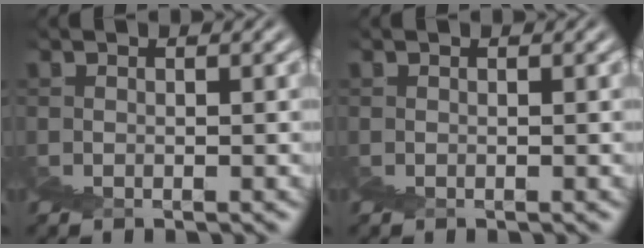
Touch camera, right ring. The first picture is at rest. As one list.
[{"total": 0.0}]